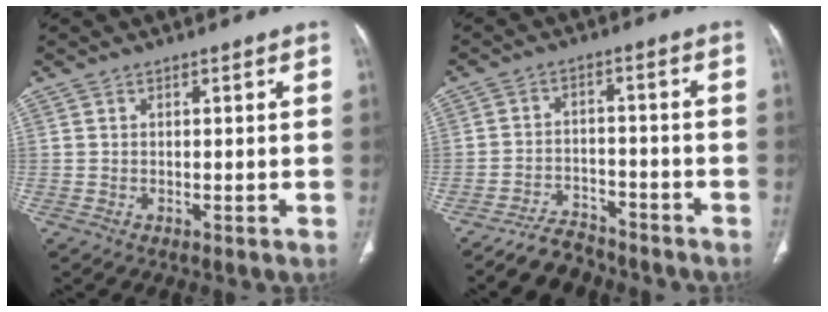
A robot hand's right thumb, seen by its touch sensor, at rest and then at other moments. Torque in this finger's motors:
{"motor_torque": [2.19, -0.23, 0.12, -1.15, -0.04]}